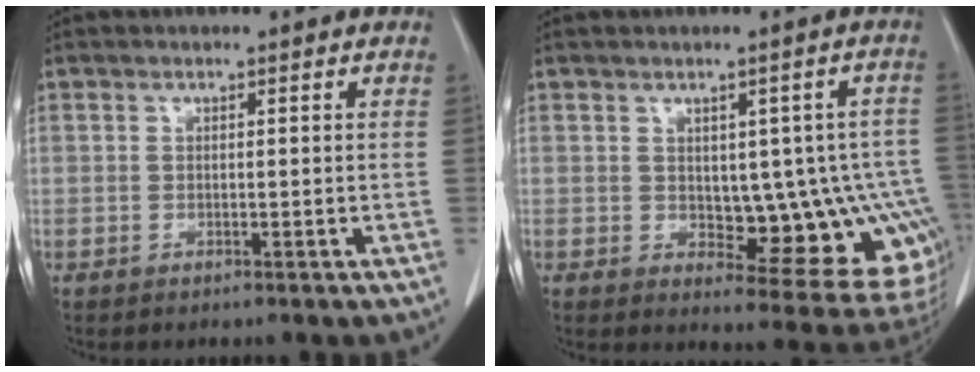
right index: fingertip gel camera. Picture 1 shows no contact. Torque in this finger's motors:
{"motor_torque": [0.27, 0.08, 0.13, 0.03]}